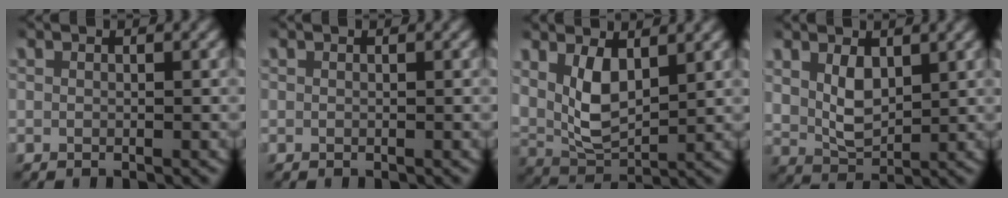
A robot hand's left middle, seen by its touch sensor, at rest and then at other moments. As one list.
[{"total": 0.0}, {"total": 5.2, "force": [2.3, 3.3, 3.3], "torque": [-0.080, -0.011, 0.046]}, {"total": 3.3, "force": [1.8, 2.0, 2.0], "torque": [-0.045, -0.019, 0.043]}]